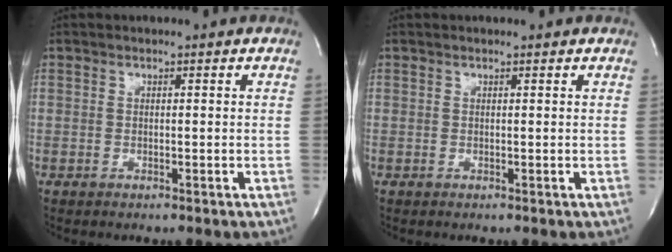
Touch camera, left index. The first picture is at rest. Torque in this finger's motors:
{"motor_torque": [0.21, -0.06, 0.01, -0.01]}